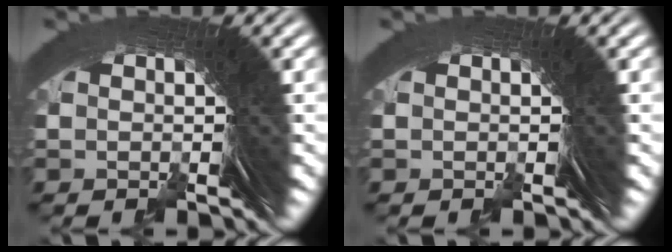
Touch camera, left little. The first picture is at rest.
{"total": 0.0}